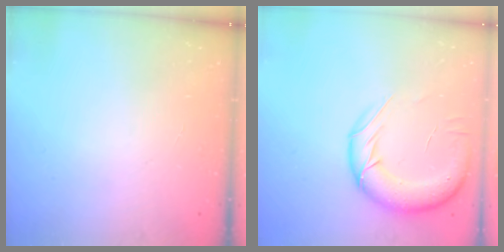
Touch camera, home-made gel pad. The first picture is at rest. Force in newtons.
{"total": 17.6, "press": 17.3, "slide": 3.5}